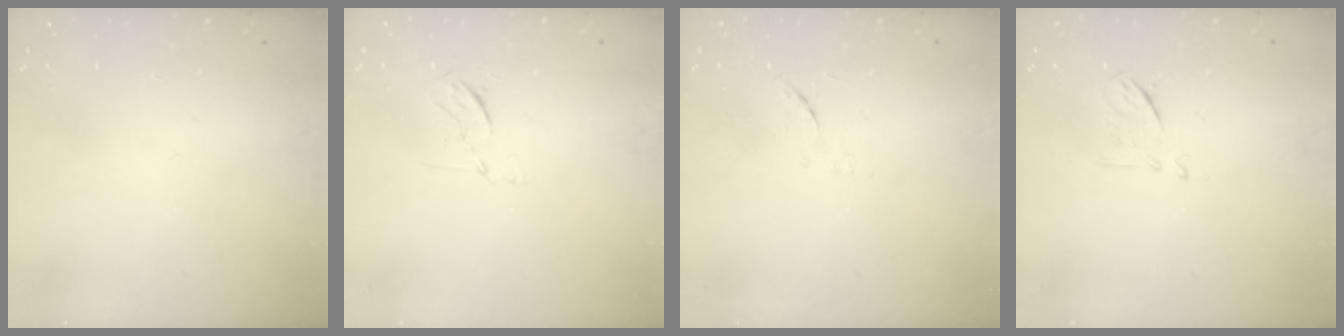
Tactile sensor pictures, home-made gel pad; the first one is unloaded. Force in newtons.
{"total": 5.4, "press": 5.1, "slide": 1.8}
{"total": 5.4, "press": 5.3, "slide": 0.9}
{"total": 6.6, "press": 6.5, "slide": 1.1}